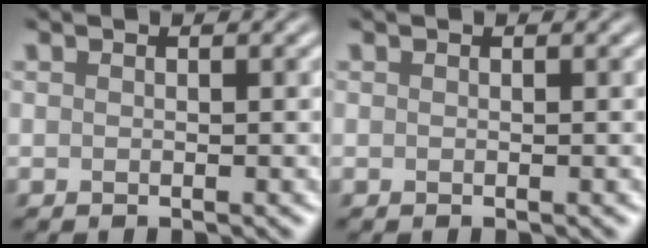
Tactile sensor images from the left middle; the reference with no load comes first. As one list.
[{"total": 0.0}]